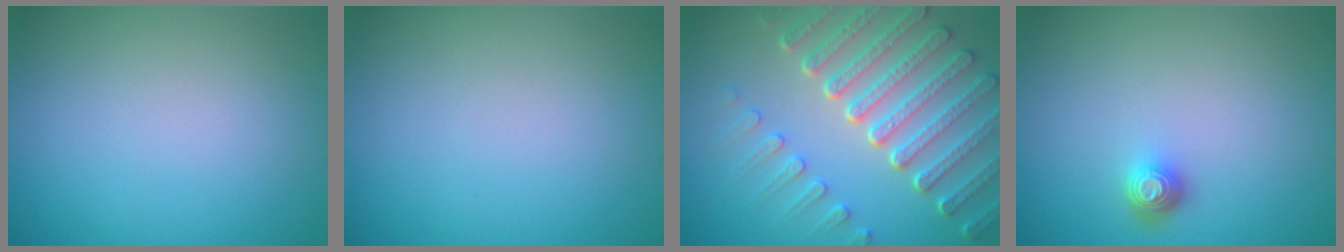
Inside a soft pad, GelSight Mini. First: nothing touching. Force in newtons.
{"total": 0.0}
{"total": 7.6, "press": 5.7, "slide": 5.0}
{"total": 1.6, "press": 1.1, "slide": 1.0}